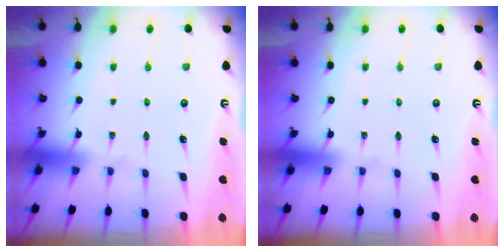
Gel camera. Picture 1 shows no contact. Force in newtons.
{"total": 0.0}